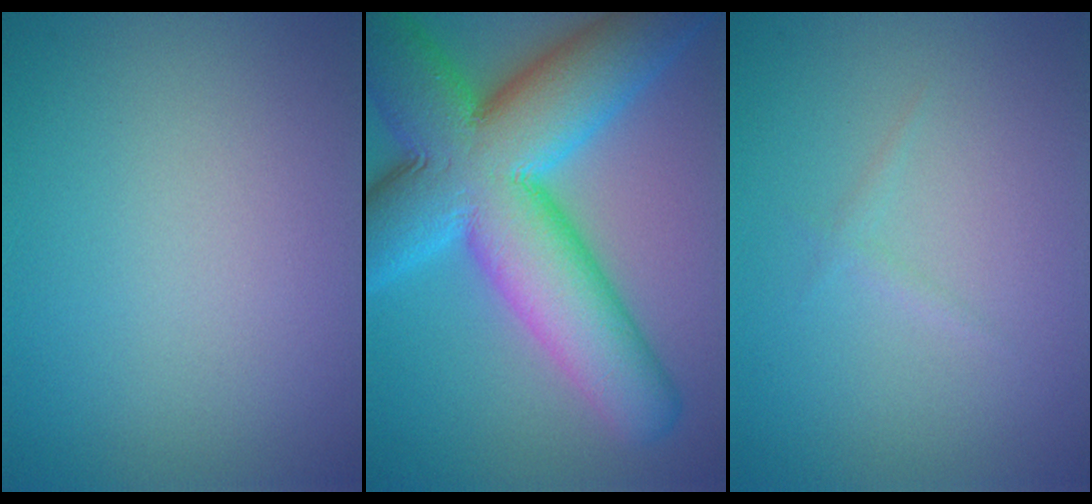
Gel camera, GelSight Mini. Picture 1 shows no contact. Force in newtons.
{"total": 15.5, "press": 15.5, "slide": 0.5}
{"total": 0.6, "press": 0.6, "slide": 0.0}